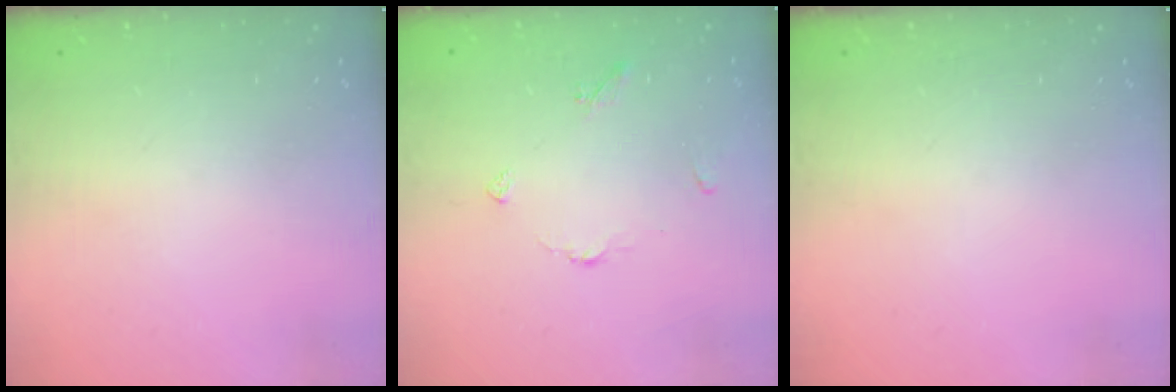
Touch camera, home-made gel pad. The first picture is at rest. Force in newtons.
{"total": 3.4, "press": 3.3, "slide": 0.5}
{"total": 0.0}